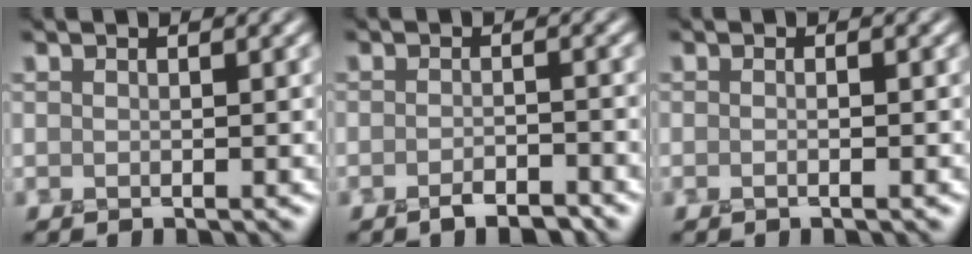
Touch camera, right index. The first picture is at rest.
{"total": 2.2, "force": [-1.9, 0.5, 1.0], "torque": [-0.015, -0.001, -0.034]}
{"total": 0.8, "force": [-0.4, 0.3, 0.7], "torque": [-0.011, -0.006, -0.009]}